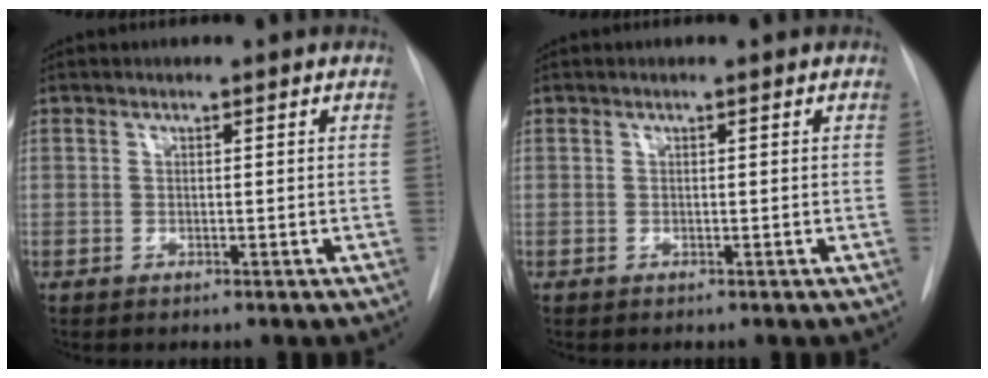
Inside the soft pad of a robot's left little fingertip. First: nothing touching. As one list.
[{"total": 0.0}]